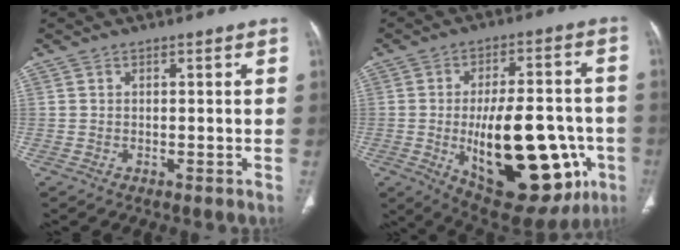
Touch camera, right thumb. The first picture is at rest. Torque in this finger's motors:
{"motor_torque": [2.56, 2.45, 2.26, -0.51, 0.56]}